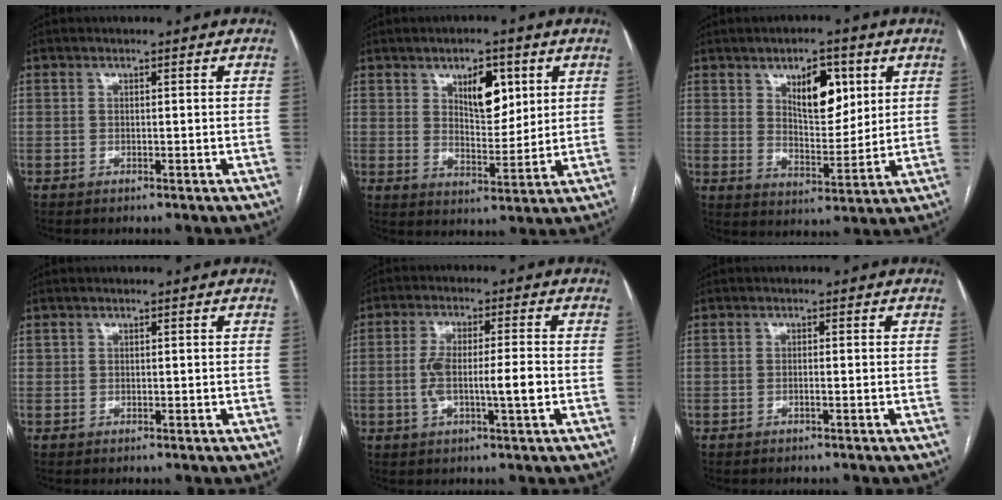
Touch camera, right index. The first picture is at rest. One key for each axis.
{"total": 7.6, "fx": 3.4, "fy": 3.5, "fz": 5.8, "tx": -0.089, "ty": 0.001, "tz": 0.060}
{"total": 9.0, "fx": 4.0, "fy": 4.0, "fz": 7.0, "tx": -0.108, "ty": 0.001, "tz": 0.070}
{"total": 0.6, "fx": 0.2, "fy": 0.5, "fz": 0.2, "tx": 0.001, "ty": 0.005, "tz": 0.002}
{"total": 7.6, "fx": -1.2, "fy": 1.1, "fz": 7.4, "tx": -0.141, "ty": 0.010, "tz": -0.021}
{"total": 0.8, "fx": -0.3, "fy": 0.0, "fz": 0.7, "tx": -0.014, "ty": 0.001, "tz": -0.005}